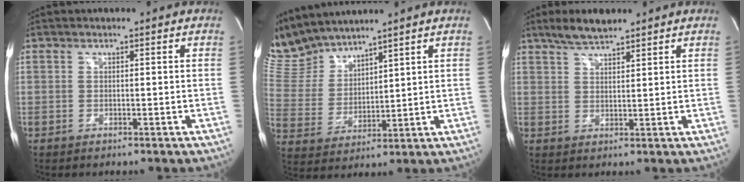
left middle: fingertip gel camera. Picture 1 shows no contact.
{"total": 9.9, "force": [9.7, 1.3, 1.8], "torque": [-0.066, 0.017, 0.216]}
{"total": 5.1, "force": [4.3, 1.0, 2.6], "torque": [-0.059, 0.009, 0.082]}